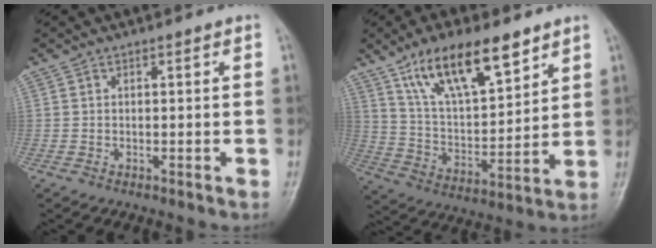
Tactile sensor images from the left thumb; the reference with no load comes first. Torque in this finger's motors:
{"motor_torque": [1.19, 1.13, 1.44, -1.33, 0.25]}